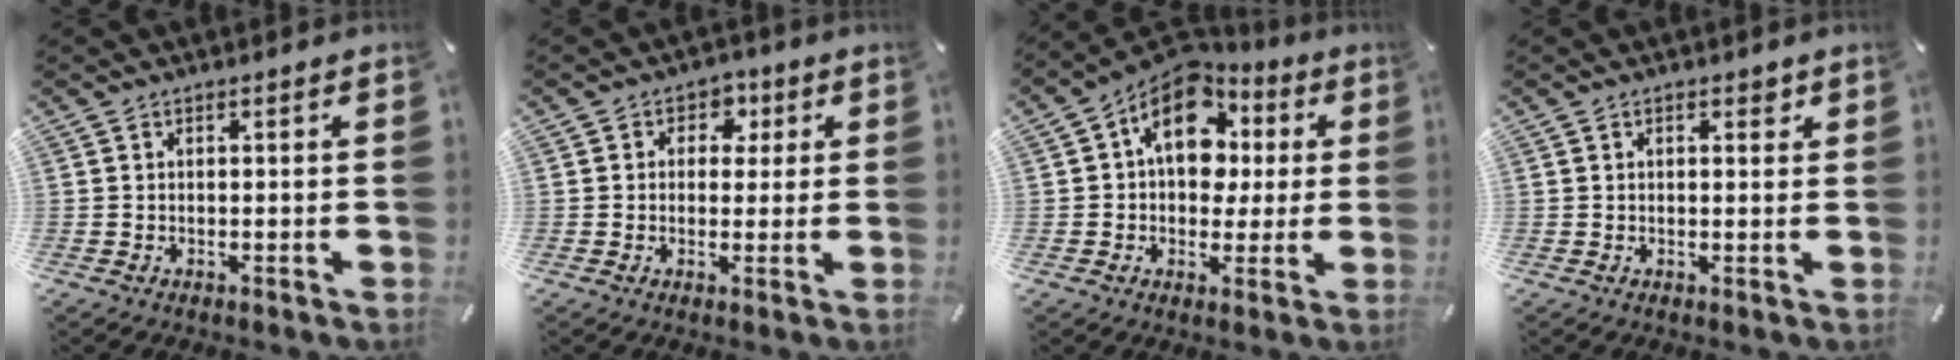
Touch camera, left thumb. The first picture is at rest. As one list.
[{"total": 4.7, "force": [0.7, 4.2, 2.1], "torque": [-0.017, 0.004, 0.005]}, {"total": 14.3, "force": [4.5, 10.4, 8.8], "torque": [-0.144, -0.022, 0.082]}, {"total": 1.9, "force": [0.8, 1.1, 1.3], "torque": [-0.011, 0.000, 0.009]}]